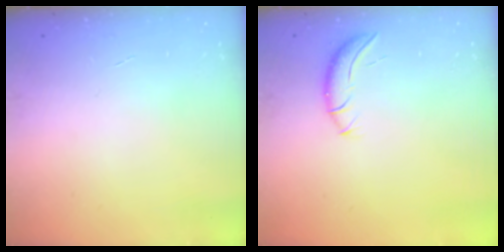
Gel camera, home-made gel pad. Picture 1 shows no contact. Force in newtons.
{"total": 7.3, "press": 7.3, "slide": 0.2}